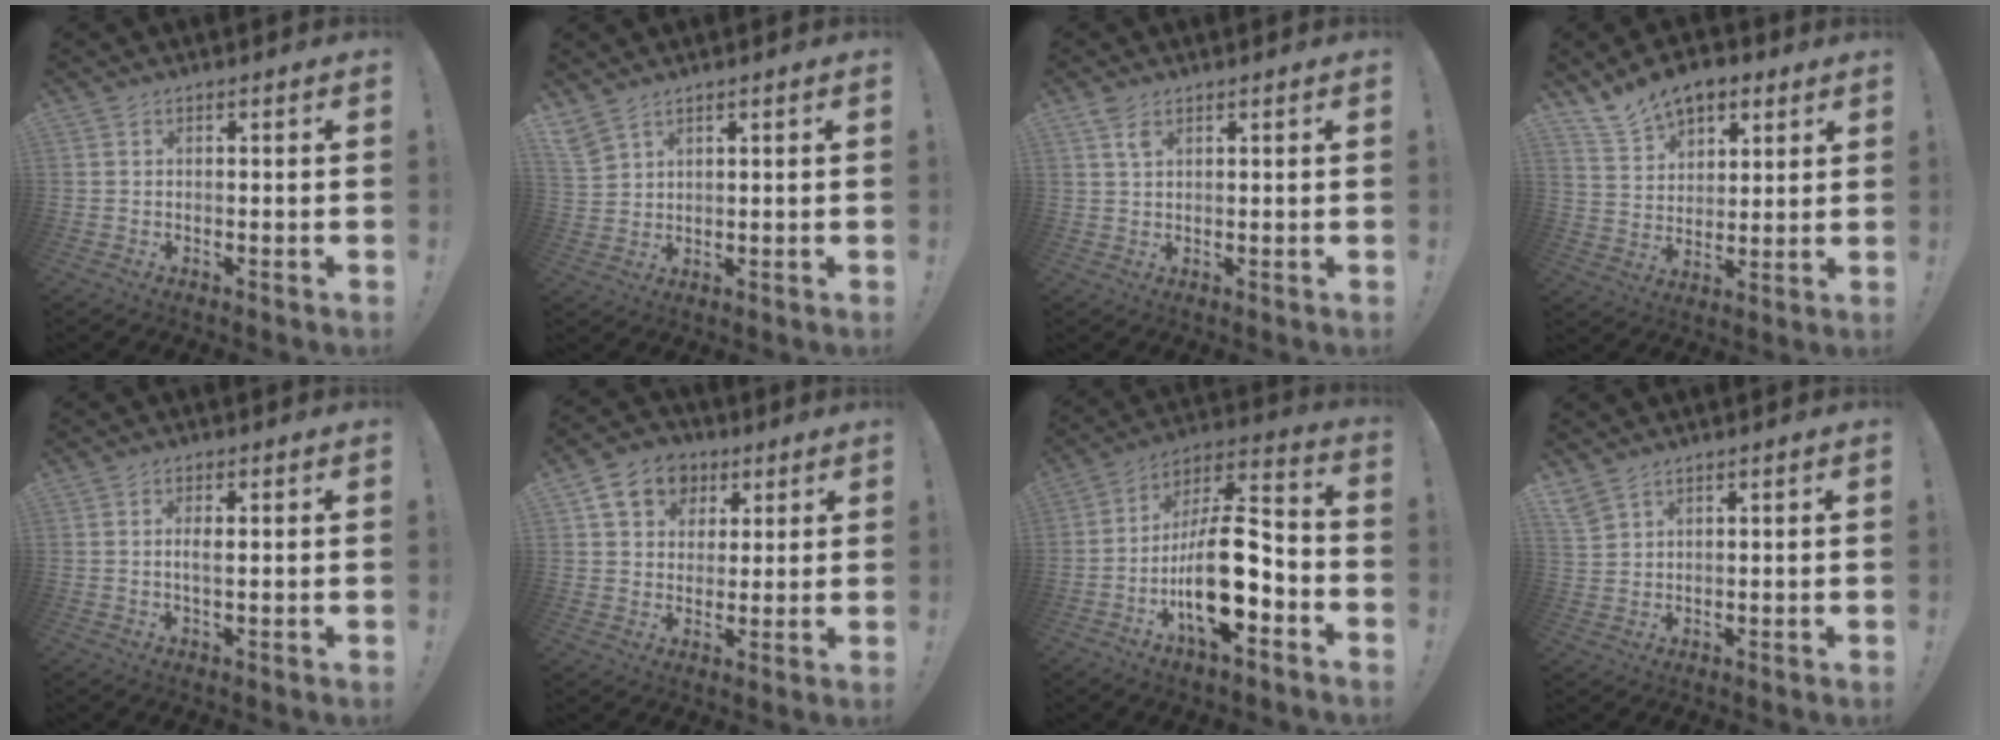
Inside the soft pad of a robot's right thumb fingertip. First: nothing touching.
{"total": 5.0, "force": [4.2, 2.2, 1.7], "torque": [-0.039, -0.016, 0.083]}
{"total": 3.4, "force": [2.0, 1.4, 2.4], "torque": [-0.043, -0.007, 0.035]}
{"total": 11.5, "force": [8.5, 6.8, 3.9], "torque": [-0.071, -0.051, 0.165]}
{"total": 2.5, "force": [0.0, 0.7, 2.4], "torque": [-0.036, -0.003, -0.003]}
{"total": 11.6, "force": [5.1, 9.4, 4.6], "torque": [-0.070, -0.016, 0.104]}
{"total": 20.1, "force": [-6.3, 8.1, 17.2], "torque": [-0.313, 0.036, -0.096]}
{"total": 4.1, "force": [3.3, 1.9, 1.5], "torque": [-0.031, -0.012, 0.066]}